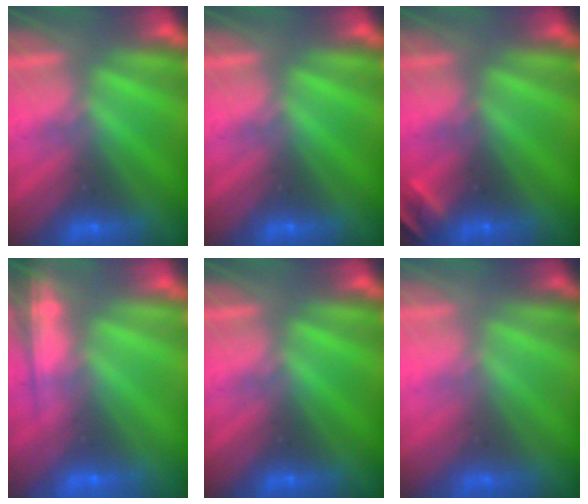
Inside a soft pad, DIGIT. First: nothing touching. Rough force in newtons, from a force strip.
{"total": 0.0}
{"total": 2.0}
{"total": 7.2}
{"total": 0.0}
{"total": 2.9}